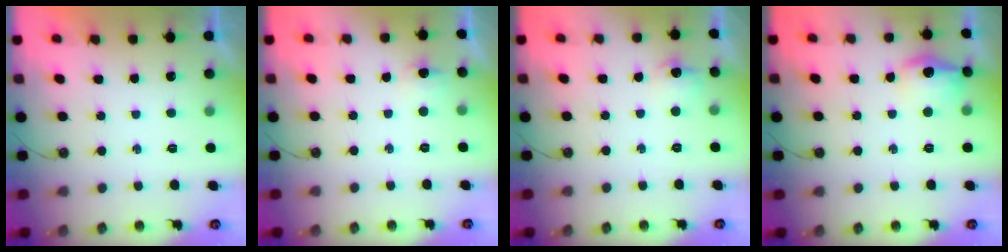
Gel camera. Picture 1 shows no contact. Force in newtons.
{"total": 5.4, "press": 5.3, "slide": 1.3}
{"total": 7.2, "press": 7.1, "slide": 1.0}
{"total": 12.2, "press": 12.1, "slide": 1.0}